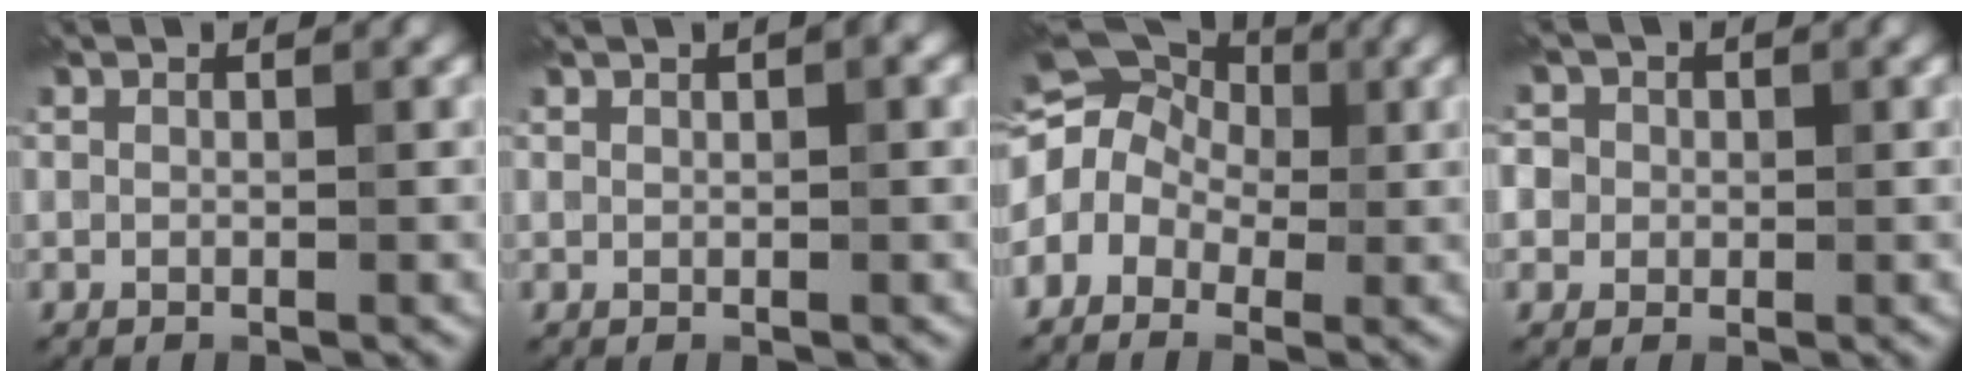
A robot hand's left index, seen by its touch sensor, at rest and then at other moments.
{"total": 1.3, "force": [0.6, 0.3, 1.1], "torque": [-0.009, 0.004, 0.009]}
{"total": 9.5, "force": [-0.3, 8.1, 4.9], "torque": [-0.101, 0.046, -0.048]}
{"total": 3.3, "force": [1.2, 3.0, 0.7], "torque": [0.008, 0.025, -0.019]}